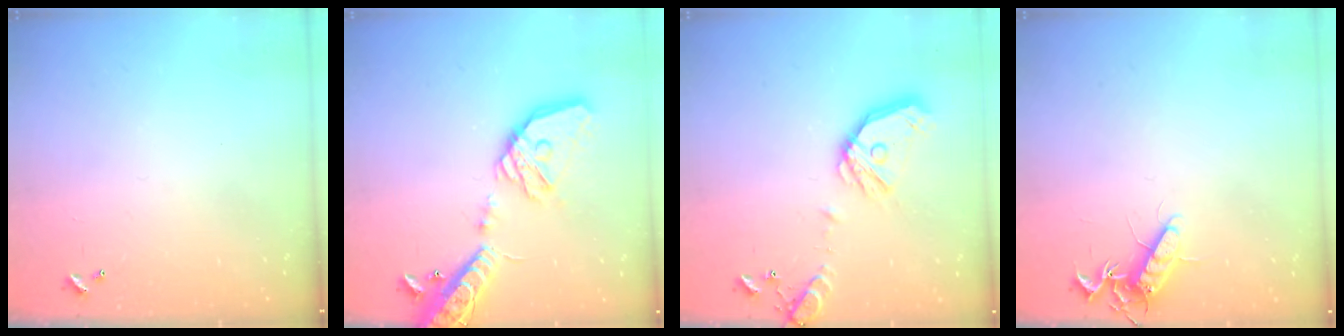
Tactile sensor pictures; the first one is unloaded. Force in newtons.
{"total": 21.3, "press": 20.9, "slide": 3.7}
{"total": 15.7, "press": 15.4, "slide": 2.5}
{"total": 11.1, "press": 11.1, "slide": 0.3}